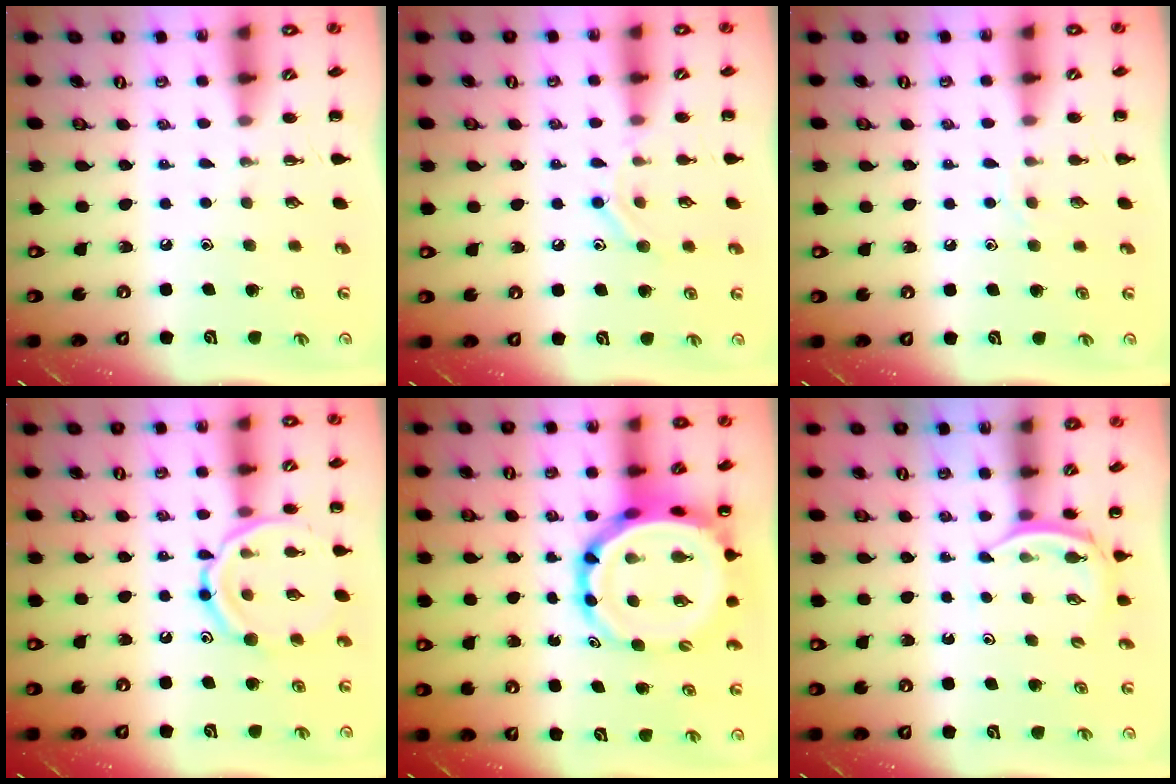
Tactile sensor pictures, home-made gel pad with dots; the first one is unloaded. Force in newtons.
{"total": 9.3, "press": 9.2, "slide": 1.4}
{"total": 6.2, "press": 6.0, "slide": 1.2}
{"total": 13.5, "press": 13.5, "slide": 1.3}
{"total": 11.7, "press": 11.2, "slide": 3.3}
{"total": 2.3, "press": 2.1, "slide": 0.9}